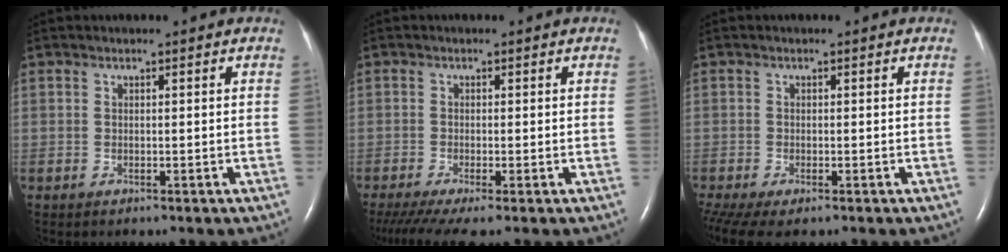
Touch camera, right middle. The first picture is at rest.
{"total": 6.4, "force": [-4.7, 0.5, 4.3], "torque": [-0.074, -0.018, -0.083]}
{"total": 6.5, "force": [-4.6, 2.2, 4.1], "torque": [-0.083, -0.015, -0.076]}